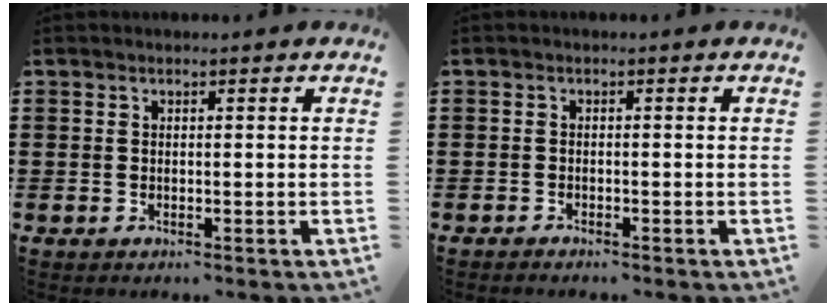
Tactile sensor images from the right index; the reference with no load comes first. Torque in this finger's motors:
{"motor_torque": [0.28, -0.14, 0.01, -0.03]}